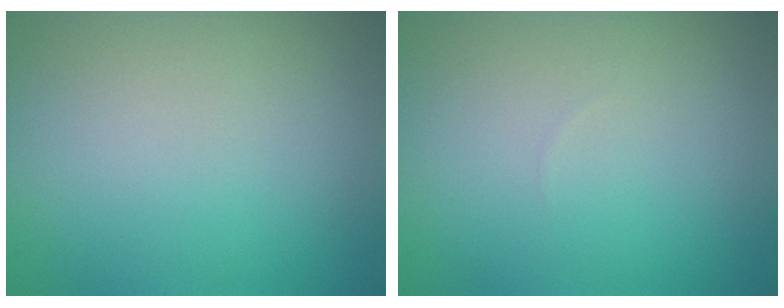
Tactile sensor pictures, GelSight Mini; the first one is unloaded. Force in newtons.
{"total": 0.0}